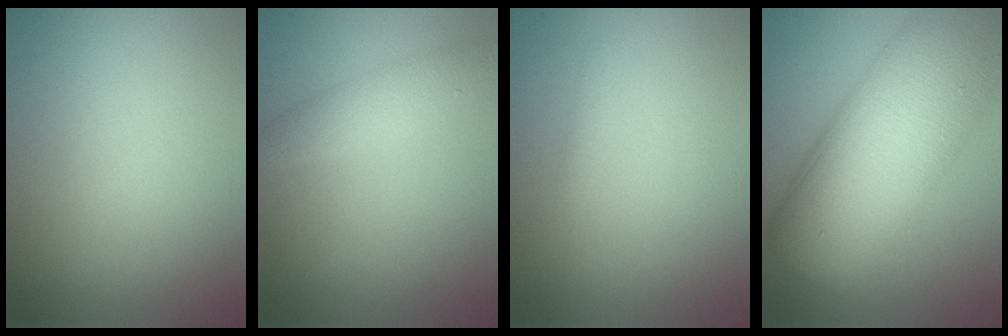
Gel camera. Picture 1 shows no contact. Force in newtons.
{"total": 2.3, "press": 2.3, "slide": 0.1}
{"total": 0.6, "press": 0.6, "slide": 0.0}
{"total": 15.2, "press": 15.1, "slide": 0.6}